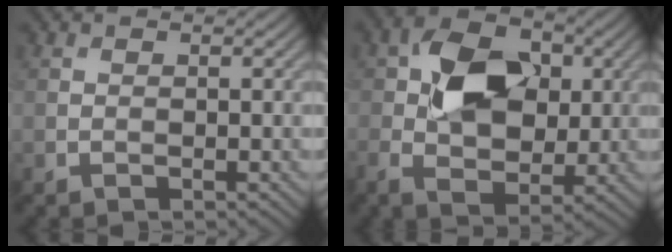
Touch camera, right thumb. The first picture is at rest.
{"total": 10.2, "force": [1.2, 6.7, 7.6], "torque": [-0.144, 0.009, 0.012]}